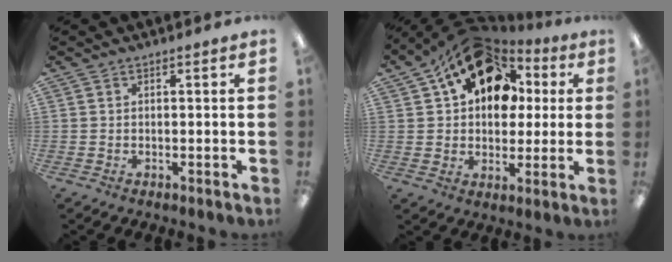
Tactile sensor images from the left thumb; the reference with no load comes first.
{"total": 18.2, "force": [8.7, 12.1, 10.4], "torque": [-0.173, -0.027, 0.159]}